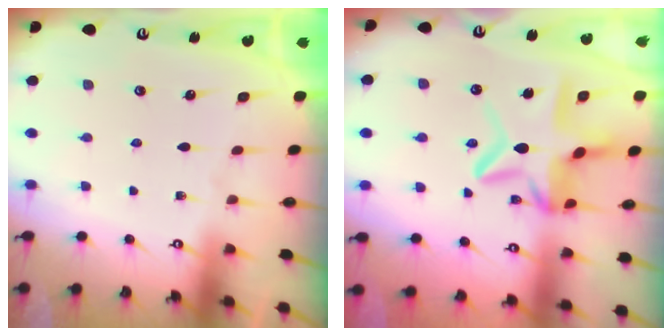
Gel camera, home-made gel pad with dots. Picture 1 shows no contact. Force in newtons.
{"total": 11.7, "press": 11.7, "slide": 1.3}